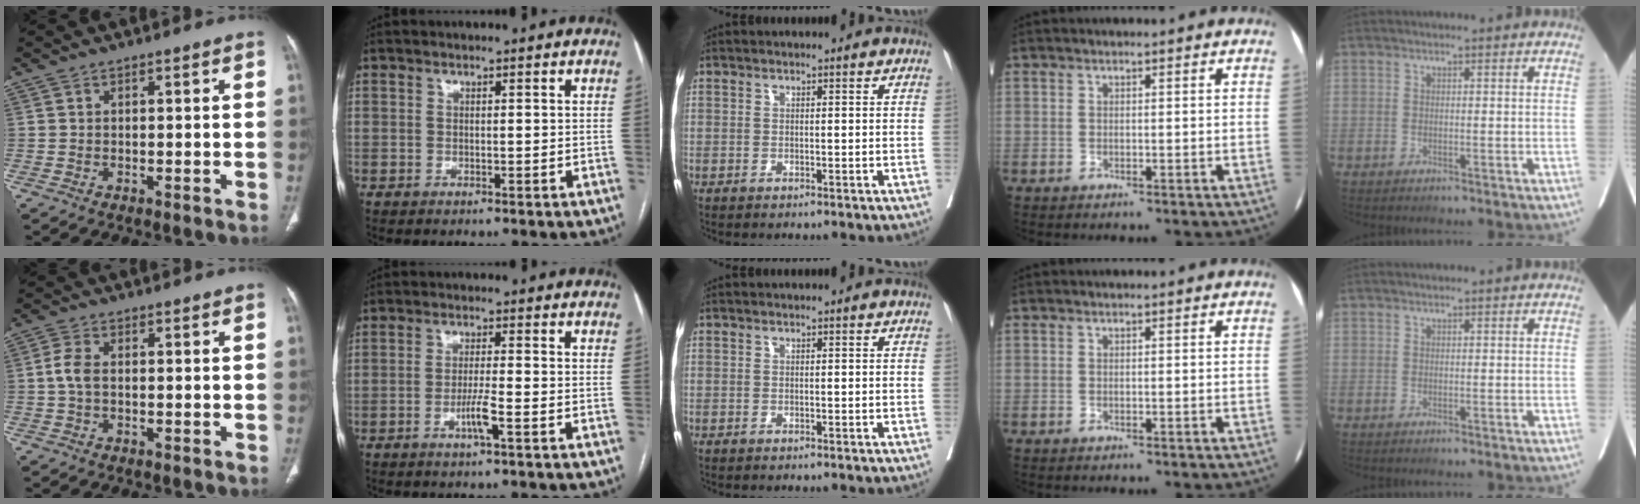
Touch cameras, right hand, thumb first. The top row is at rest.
{"thumb": {"total": 3.5, "force": [-0.1, 2.0, 2.8], "torque": [-0.063, 0.008, -0.006]}, "index": {"total": 3.6, "force": [-1.6, -0.3, 3.2], "torque": [-0.063, -0.005, -0.033]}}